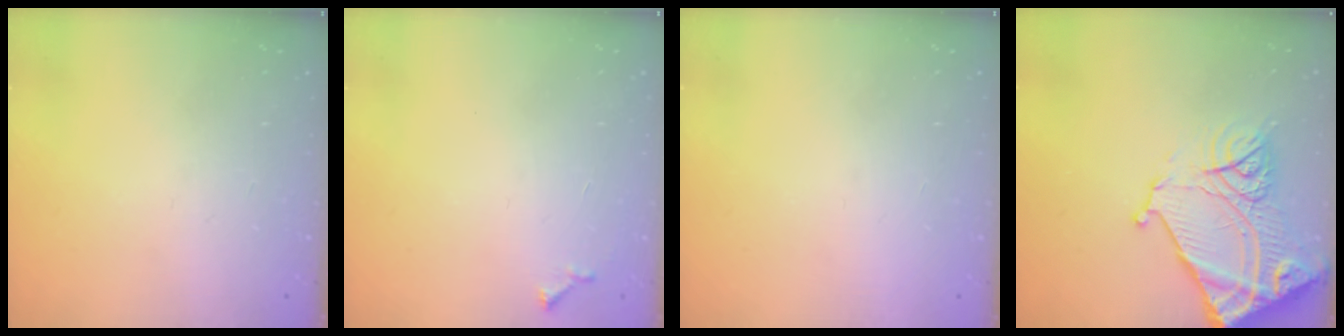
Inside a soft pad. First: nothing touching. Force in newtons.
{"total": 3.7, "press": 3.6, "slide": 0.5}
{"total": 1.6, "press": 1.6, "slide": 0.1}
{"total": 18.5, "press": 18.4, "slide": 1.9}